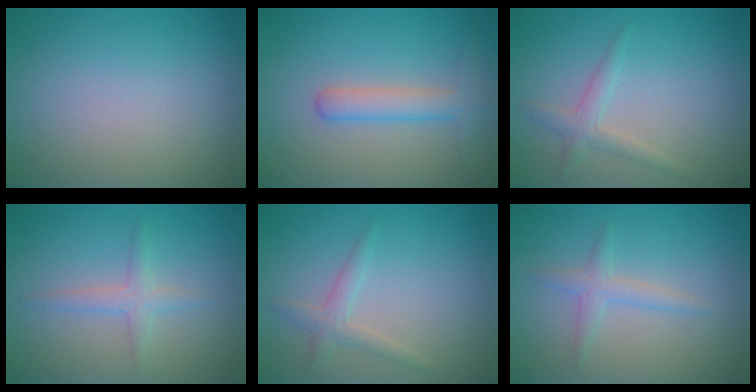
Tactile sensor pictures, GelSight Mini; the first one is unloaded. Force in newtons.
{"total": 3.0, "press": 3.0, "slide": 0.0}
{"total": 1.8, "press": 1.8, "slide": 0.1}
{"total": 1.7, "press": 1.7, "slide": 0.0}
{"total": 1.8, "press": 1.8, "slide": 0.1}
{"total": 1.7, "press": 1.7, "slide": 0.1}